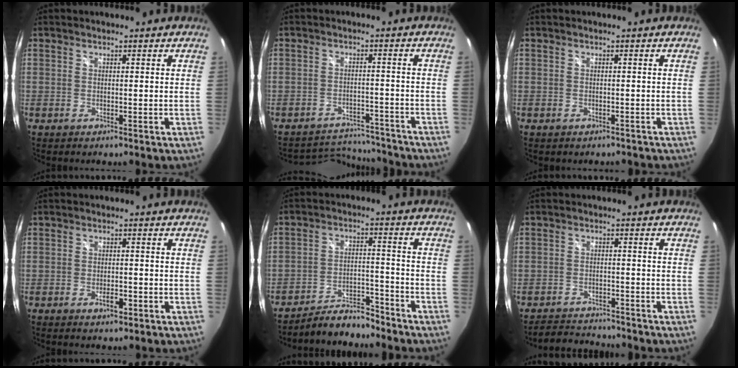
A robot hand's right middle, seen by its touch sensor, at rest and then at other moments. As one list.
[{"total": 9.2, "force": [-9.0, 2.2, 0.4], "torque": [-0.019, 0.024, -0.124]}, {"total": 1.6, "force": [-1.2, 1.0, 0.5], "torque": [-0.011, -0.007, -0.014]}, {"total": 2.5, "force": [-1.4, 1.1, 1.8], "torque": [-0.033, -0.004, -0.022]}, {"total": 8.5, "force": [-8.1, 1.8, 1.9], "torque": [-0.049, 0.011, -0.126]}, {"total": 5.8, "force": [-5.6, 1.1, 0.4], "torque": [-0.028, 0.015, -0.092]}]